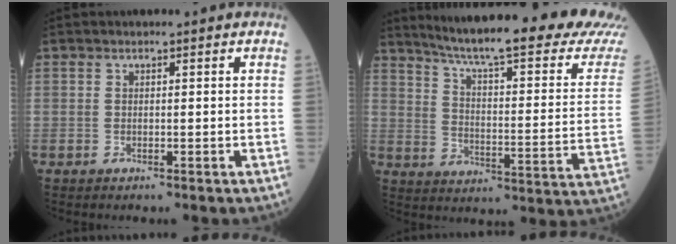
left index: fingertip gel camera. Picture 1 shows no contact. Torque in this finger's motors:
{"motor_torque": [0.85, -1.29, 0.57, 0.15]}